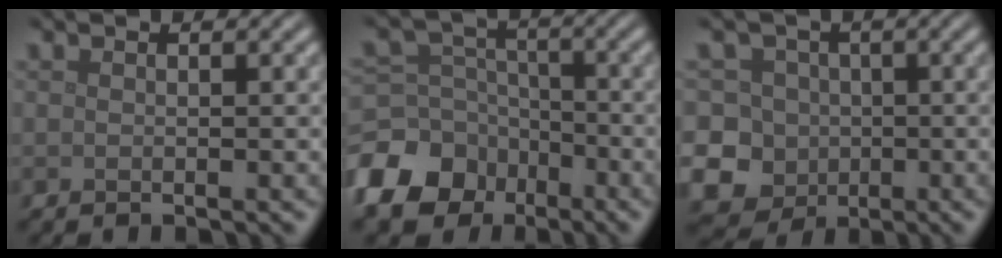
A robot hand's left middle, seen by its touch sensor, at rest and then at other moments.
{"total": 10.3, "force": [-6.0, 7.7, 3.2], "torque": [-0.089, -0.020, -0.118]}
{"total": 11.2, "force": [-2.3, 10.4, 3.5], "torque": [-0.077, 0.011, -0.071]}